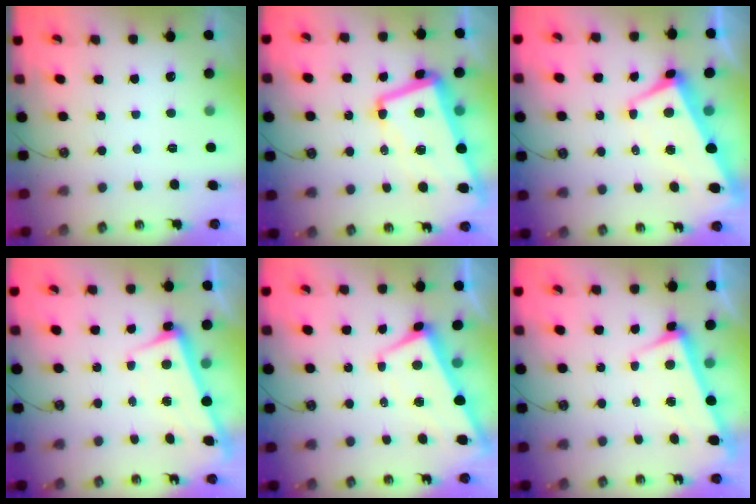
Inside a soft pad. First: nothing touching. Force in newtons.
{"total": 11.7, "press": 11.3, "slide": 2.9}
{"total": 1.8, "press": 1.1, "slide": 1.3}
{"total": 2.2, "press": 2.0, "slide": 0.8}
{"total": 1.2, "press": 0.3, "slide": 1.1}
{"total": 3.1, "press": 3.0, "slide": 0.8}